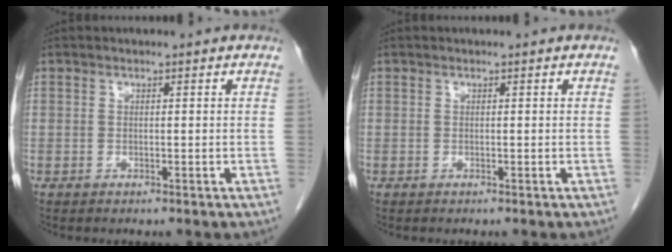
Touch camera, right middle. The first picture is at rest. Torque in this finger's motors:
{"motor_torque": [-0.04, 0.15, -0.02, -0.01]}